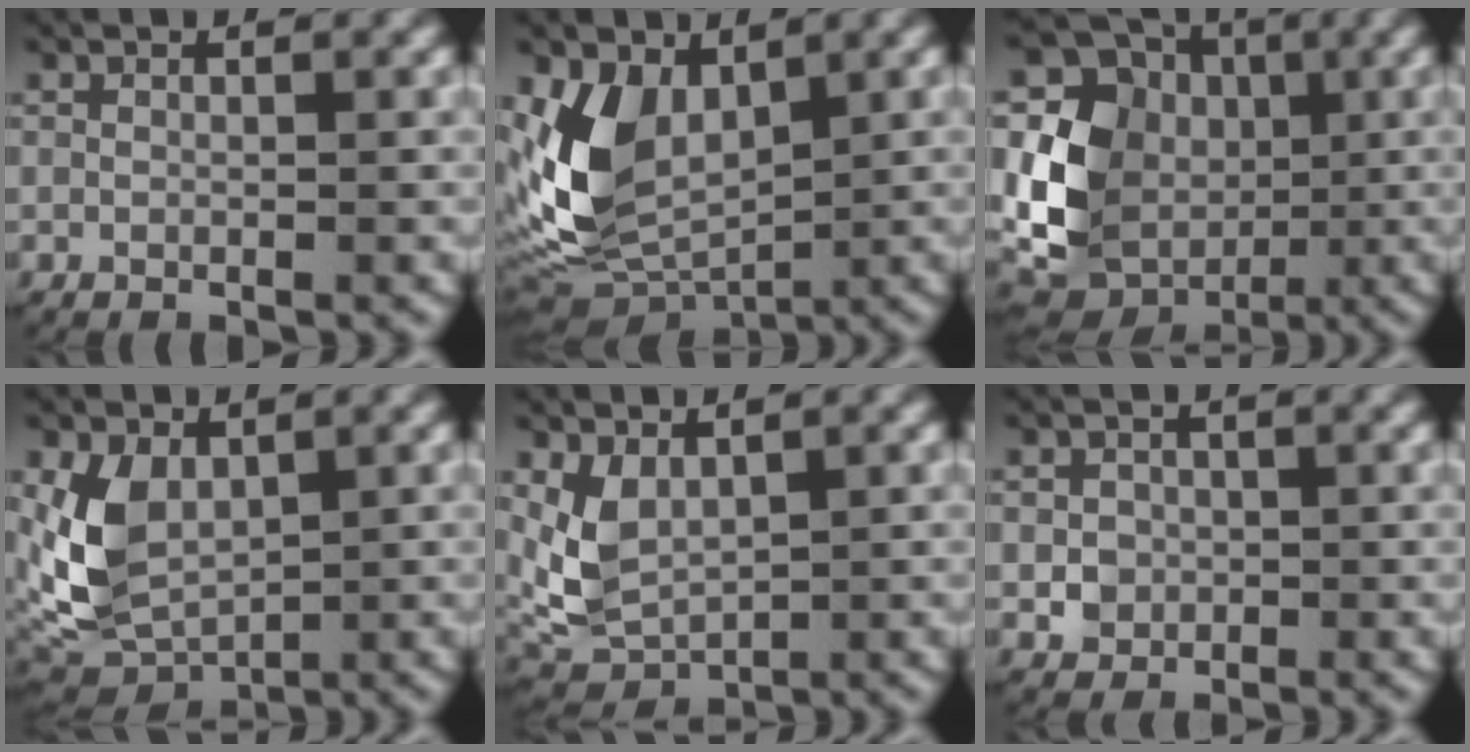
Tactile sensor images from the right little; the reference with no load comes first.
{"total": 7.5, "force": [1.1, 5.1, 5.4], "torque": [-0.122, -0.019, 0.022]}
{"total": 9.8, "force": [-1.2, 8.1, 5.4], "torque": [-0.103, -0.023, -0.016]}
{"total": 6.2, "force": [0.6, 4.5, 4.2], "torque": [-0.099, -0.019, 0.021]}
{"total": 5.2, "force": [0.7, 4.0, 3.2], "torque": [-0.091, -0.016, 0.024]}
{"total": 1.8, "force": [-0.2, 1.7, 0.5], "torque": [-0.005, 0.002, -0.005]}